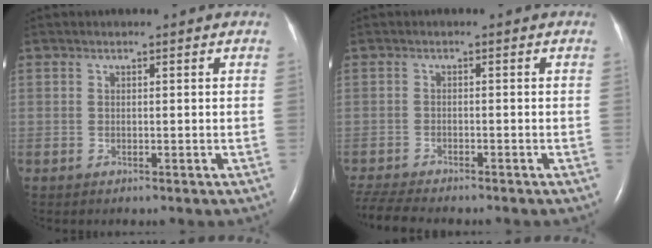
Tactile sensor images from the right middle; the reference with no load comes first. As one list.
[{"total": 7.8, "force": [-7.0, 1.2, 3.1], "torque": [-0.062, -0.014, -0.116]}]